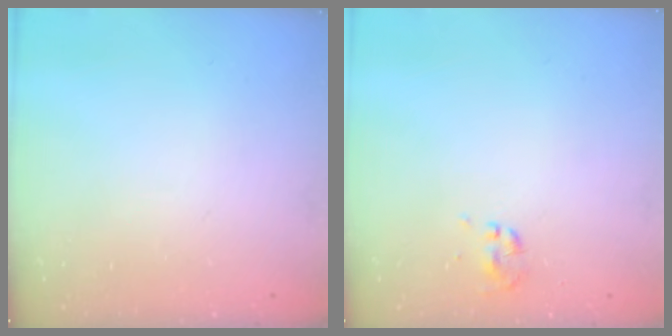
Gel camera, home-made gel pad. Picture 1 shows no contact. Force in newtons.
{"total": 0.0}